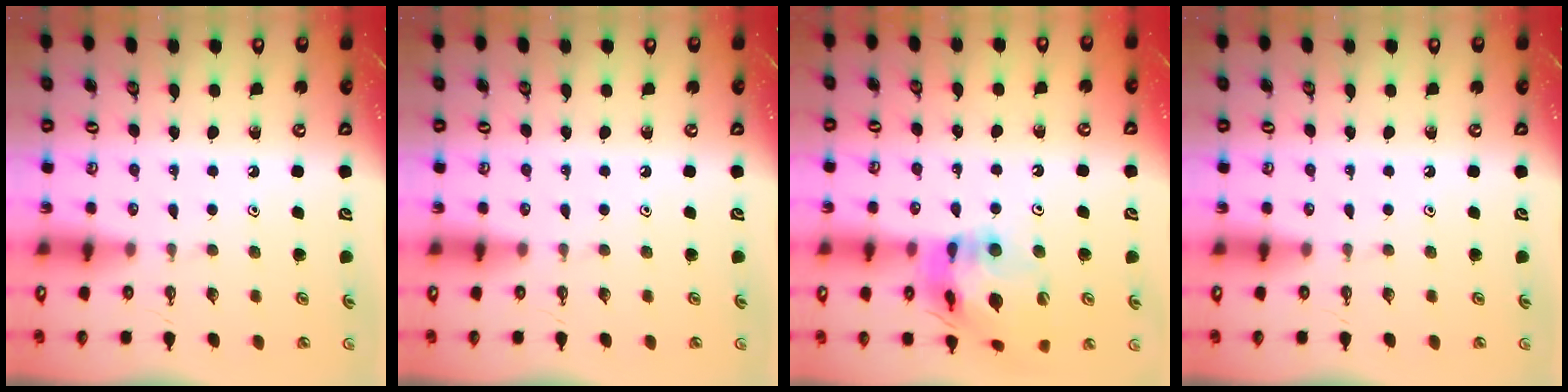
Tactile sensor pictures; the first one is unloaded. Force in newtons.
{"total": 0.0}
{"total": 17.8, "press": 17.7, "slide": 2.3}
{"total": 0.0}